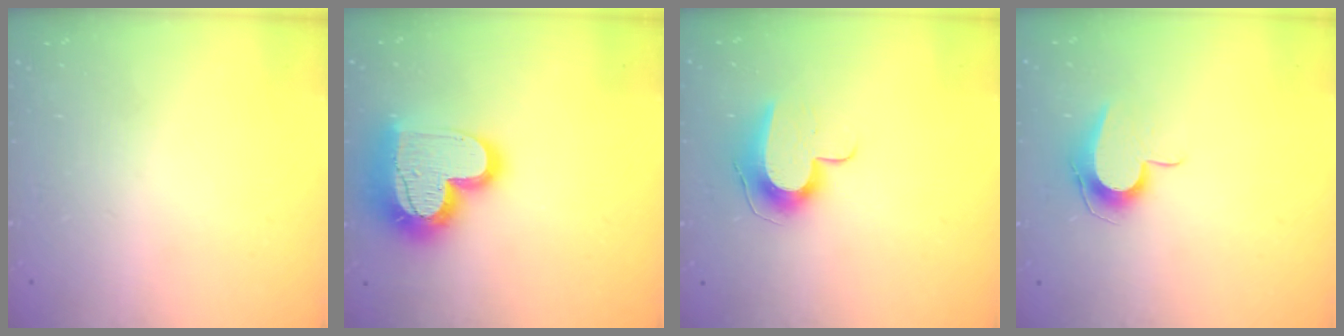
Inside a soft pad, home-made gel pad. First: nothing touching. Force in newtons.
{"total": 21.1, "press": 21.0, "slide": 1.9}
{"total": 9.9, "press": 9.9, "slide": 0.3}
{"total": 8.4, "press": 8.3, "slide": 0.7}